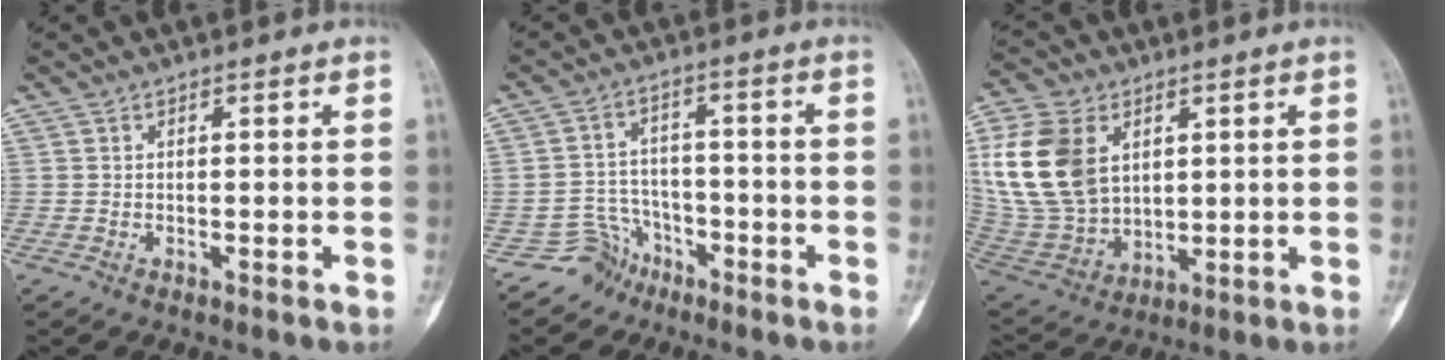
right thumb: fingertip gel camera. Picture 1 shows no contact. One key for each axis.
{"total": 5.5, "fx": -4.0, "fy": 3.7, "fz": -1.1, "tx": 0.053, "ty": 0.044, "tz": -0.078}
{"total": 18.4, "fx": 5.0, "fy": 12.9, "fz": 12.1, "tx": -0.242, "ty": -0.014, "tz": 0.109}